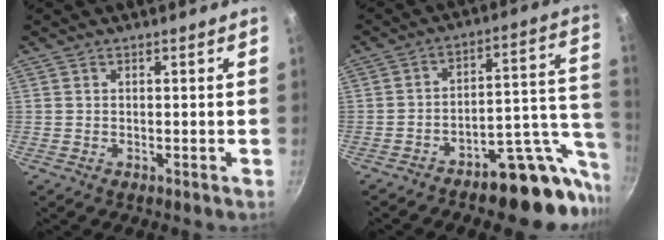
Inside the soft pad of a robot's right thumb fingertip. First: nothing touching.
{"total": 17.6, "force": [-11.4, 5.9, 11.9], "torque": [-0.070, 0.117, -0.162]}